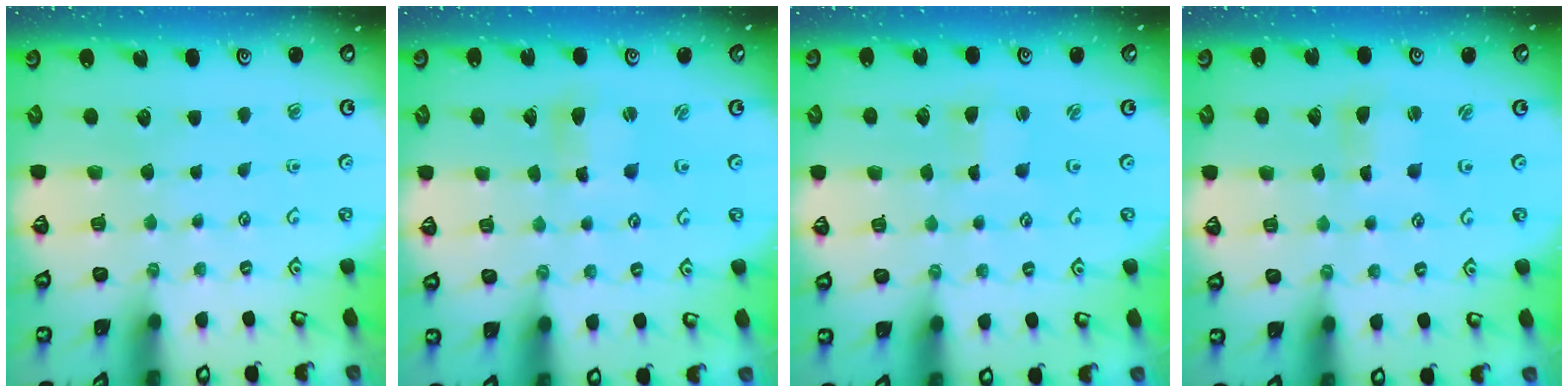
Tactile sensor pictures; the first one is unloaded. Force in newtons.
{"total": 3.1, "press": 3.1, "slide": 0.3}
{"total": 0.7, "press": 0.7, "slide": 0.1}
{"total": 1.7, "press": 1.6, "slide": 0.4}